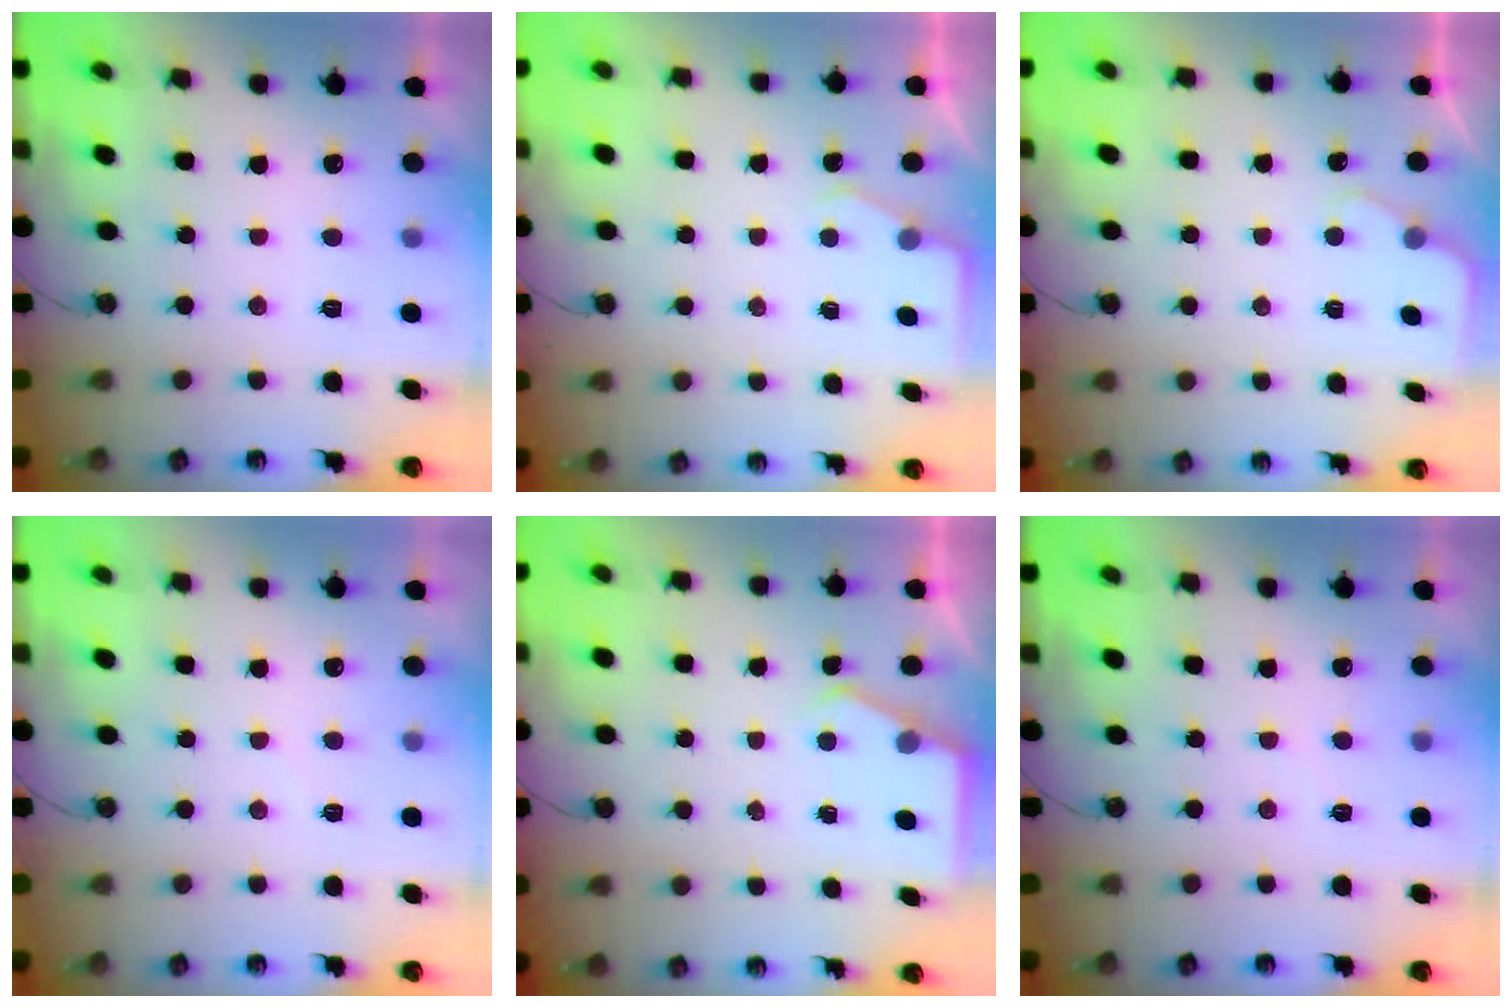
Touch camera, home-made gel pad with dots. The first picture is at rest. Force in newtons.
{"total": 2.6, "press": 2.6, "slide": 0.4}
{"total": 1.7, "press": 1.7, "slide": 0.3}
{"total": 4.3, "press": 4.2, "slide": 0.6}
{"total": 2.7, "press": 2.7, "slide": 0.5}
{"total": 3.3, "press": 3.3, "slide": 0.6}